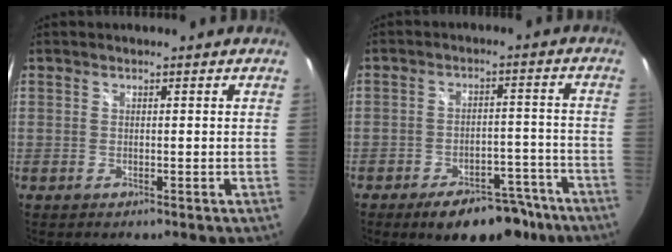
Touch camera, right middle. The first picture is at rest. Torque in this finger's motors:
{"motor_torque": [1.46, -0.68, 0.94, 0.21]}